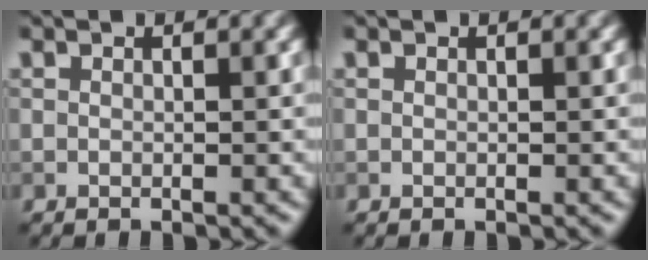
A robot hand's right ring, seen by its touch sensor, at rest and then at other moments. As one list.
[{"total": 0.0}]